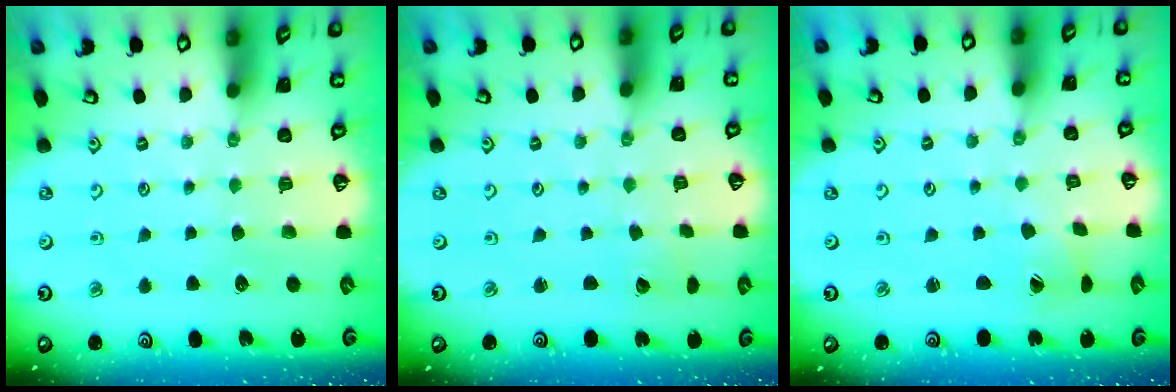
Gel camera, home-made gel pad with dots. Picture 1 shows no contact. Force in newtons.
{"total": 1.5, "press": 1.5, "slide": 0.0}
{"total": 2.2, "press": 2.2, "slide": 0.1}